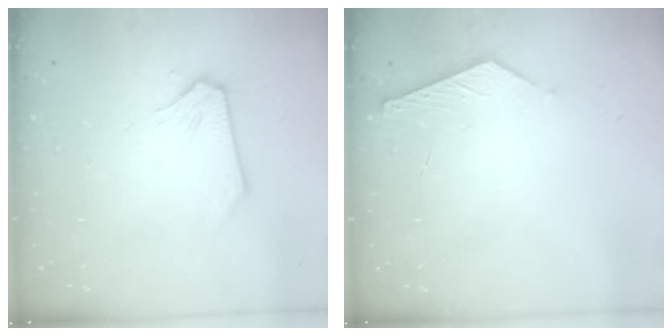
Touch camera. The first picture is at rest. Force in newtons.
{"total": 5.5, "press": 5.5, "slide": 0.6}